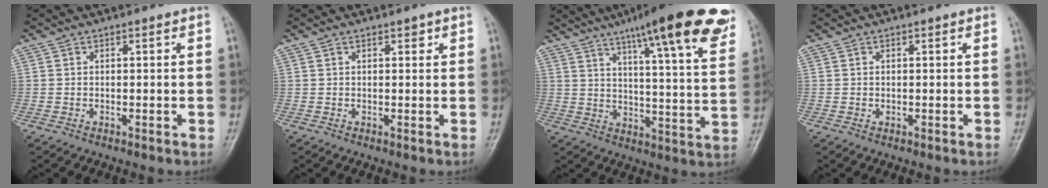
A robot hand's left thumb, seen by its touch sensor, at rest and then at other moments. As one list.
[{"total": 1.1, "force": [0.7, 0.5, 0.7], "torque": [-0.002, -0.001, 0.008]}, {"total": 25.1, "force": [16.7, 3.9, 18.3], "torque": [-0.239, -0.047, 0.223]}, {"total": 0.0}]